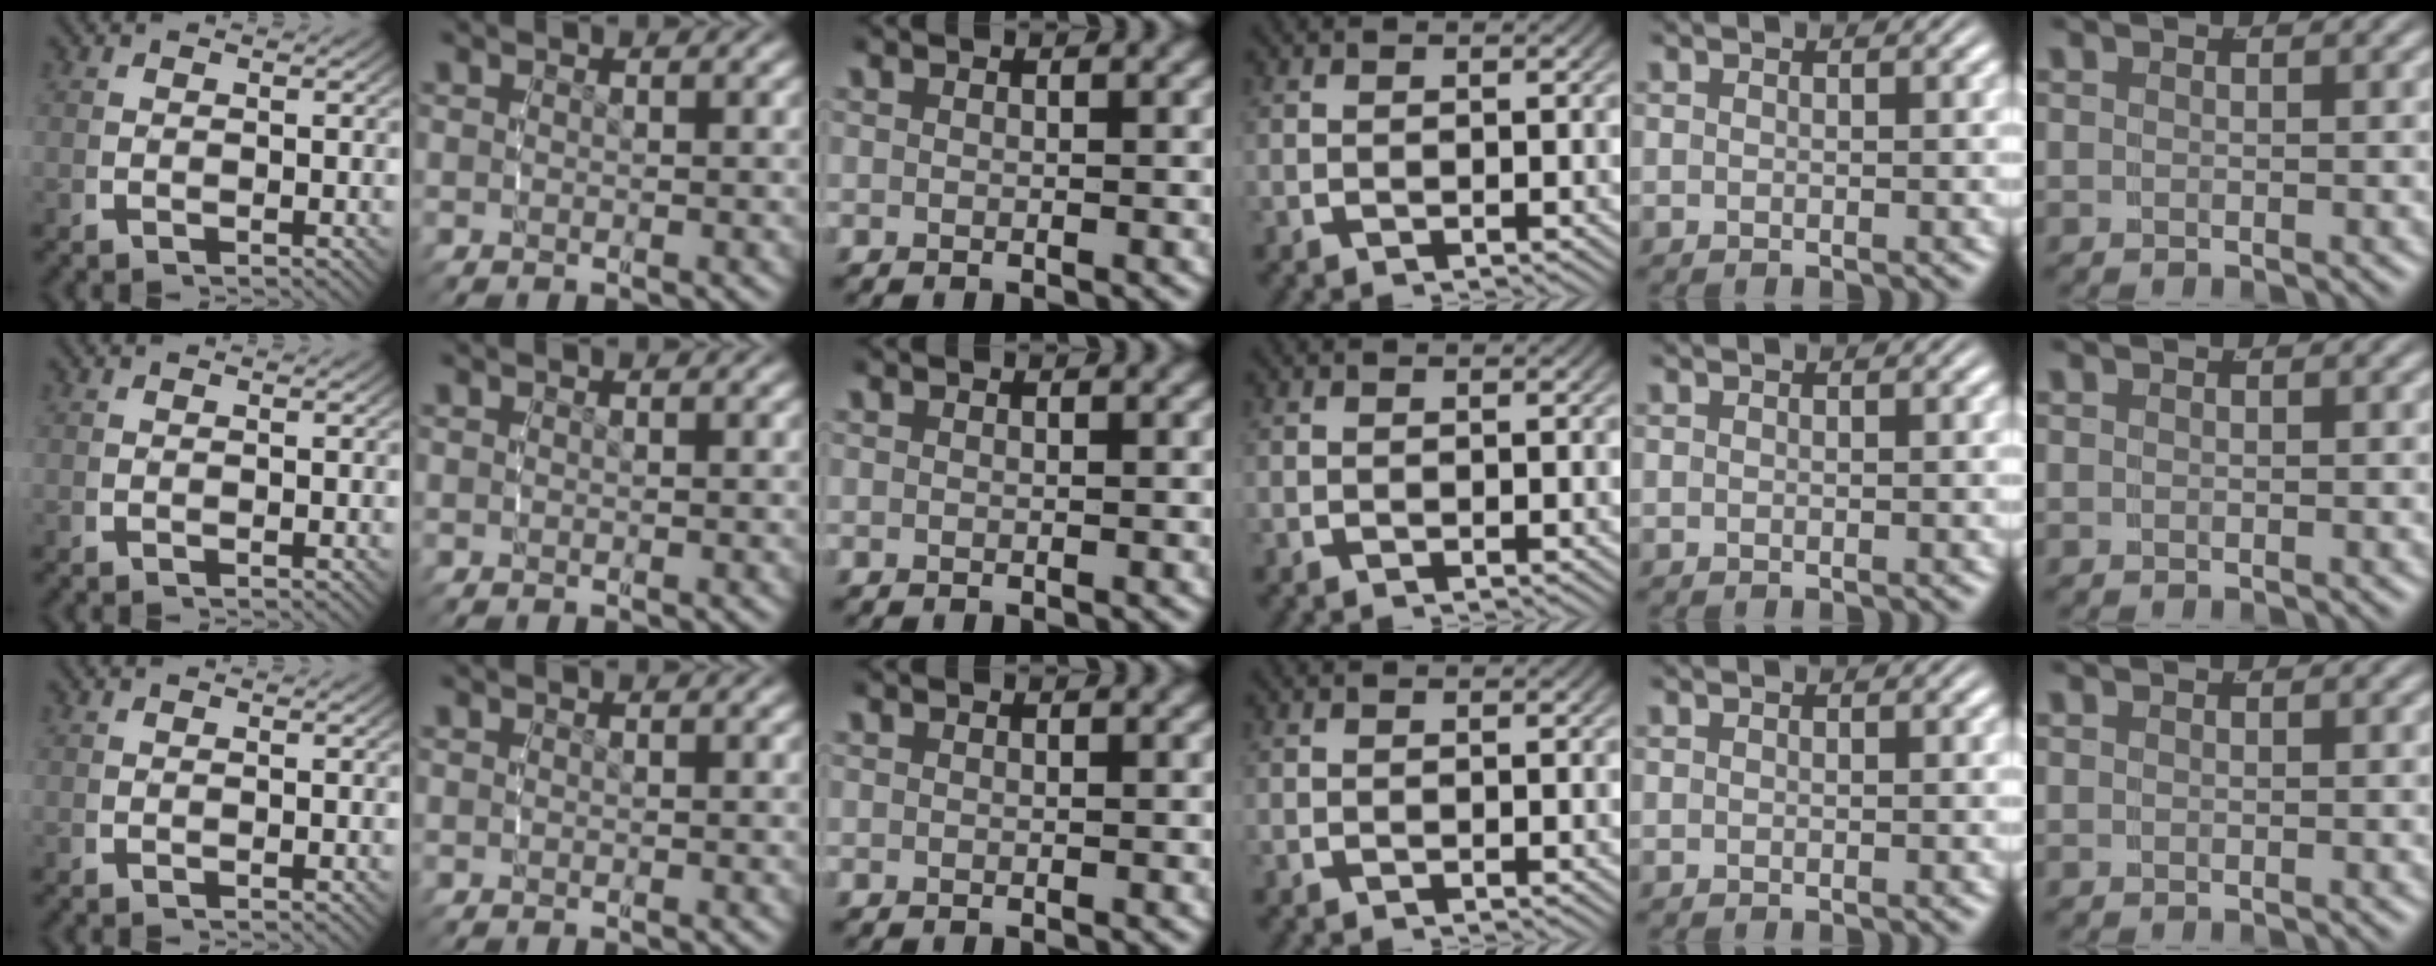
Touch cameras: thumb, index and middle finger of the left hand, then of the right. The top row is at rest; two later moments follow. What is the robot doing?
{"motion": "reach", "object": "paper"}